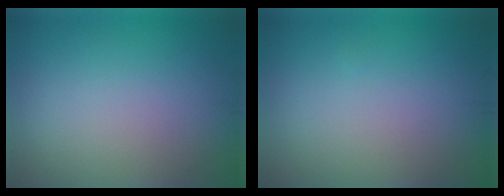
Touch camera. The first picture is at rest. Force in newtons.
{"total": 0.0}